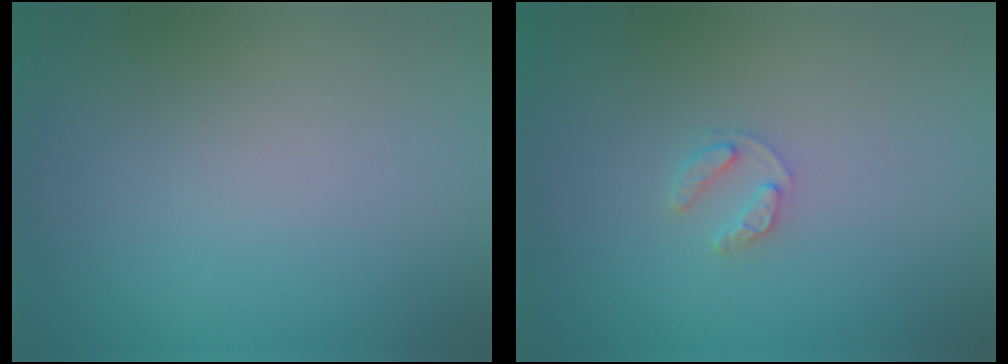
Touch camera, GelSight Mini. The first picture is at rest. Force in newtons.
{"total": 1.3, "press": 1.3, "slide": 0.2}